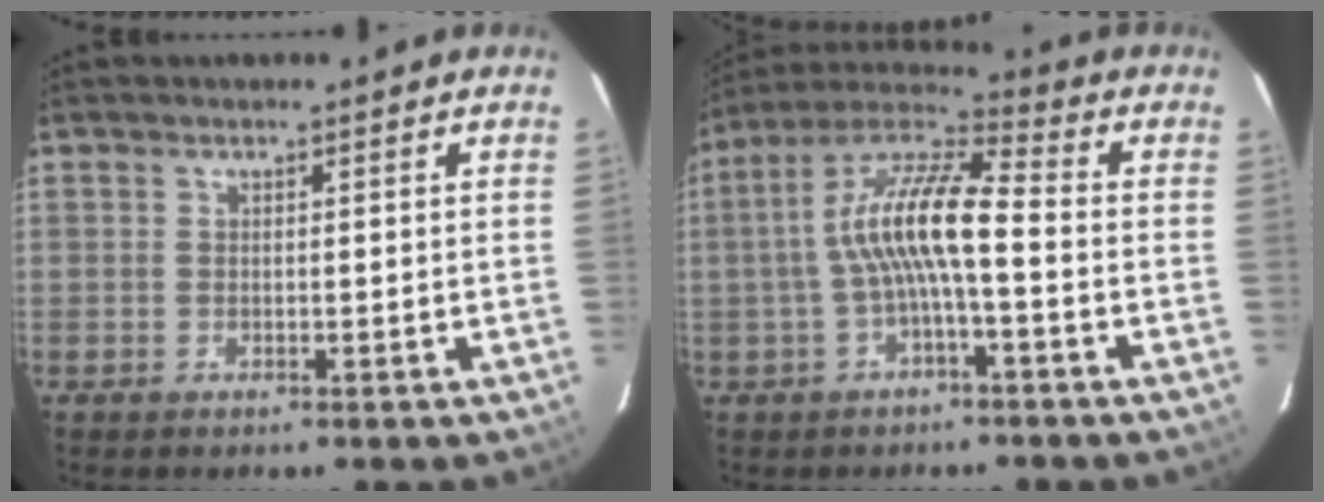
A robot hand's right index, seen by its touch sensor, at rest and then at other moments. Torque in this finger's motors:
{"motor_torque": [1.87, -0.20, 0.99, 0.21]}